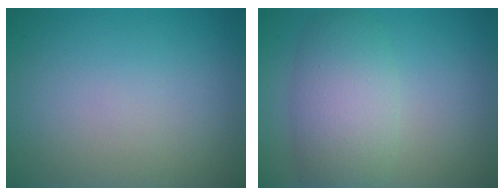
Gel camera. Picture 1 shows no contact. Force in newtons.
{"total": 5.3, "press": 5.3, "slide": 0.1}